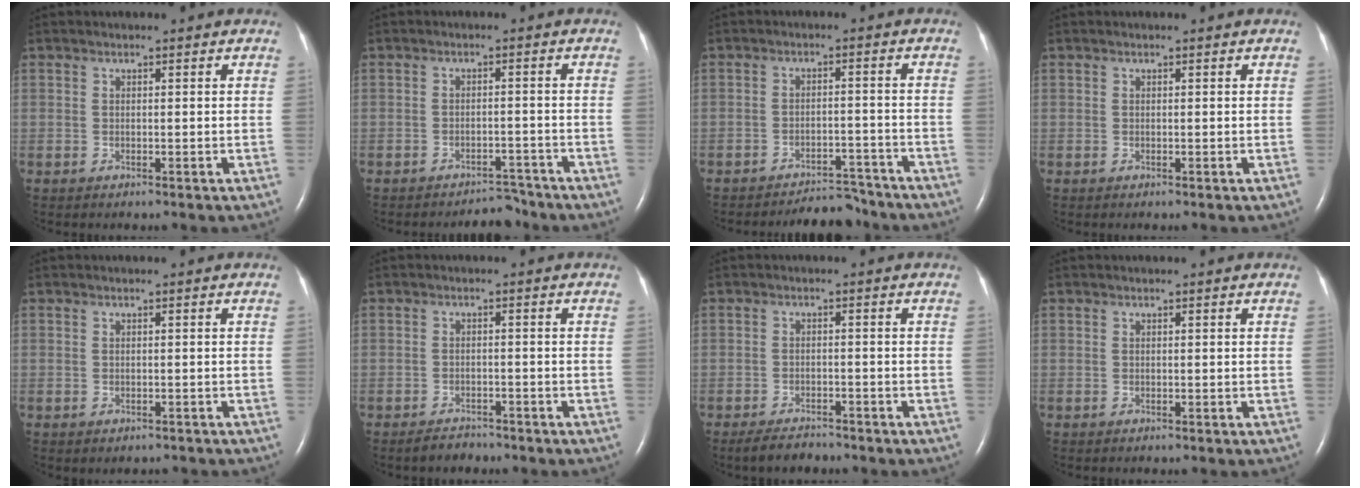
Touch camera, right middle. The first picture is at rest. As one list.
[{"total": 3.6, "force": [-3.5, 0.8, -0.1], "torque": [0.004, 0.000, -0.051]}, {"total": 6.1, "force": [-6.0, 1.1, 0.2], "torque": [0.001, 0.007, -0.090]}, {"total": 0.0}, {"total": 1.1, "force": [-0.8, 0.6, 0.3], "torque": [-0.006, -0.001, -0.008]}, {"total": 2.4, "force": [-2.1, 0.9, 0.5], "torque": [-0.018, -0.001, -0.031]}, {"total": 3.7, "force": [-3.3, 1.1, 1.3], "torque": [-0.030, -0.006, -0.054]}, {"total": 0.0}]